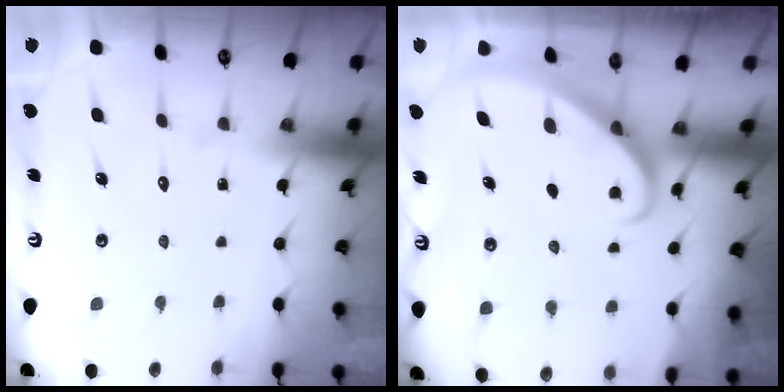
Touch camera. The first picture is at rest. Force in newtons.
{"total": 2.7, "press": 2.7, "slide": 0.2}